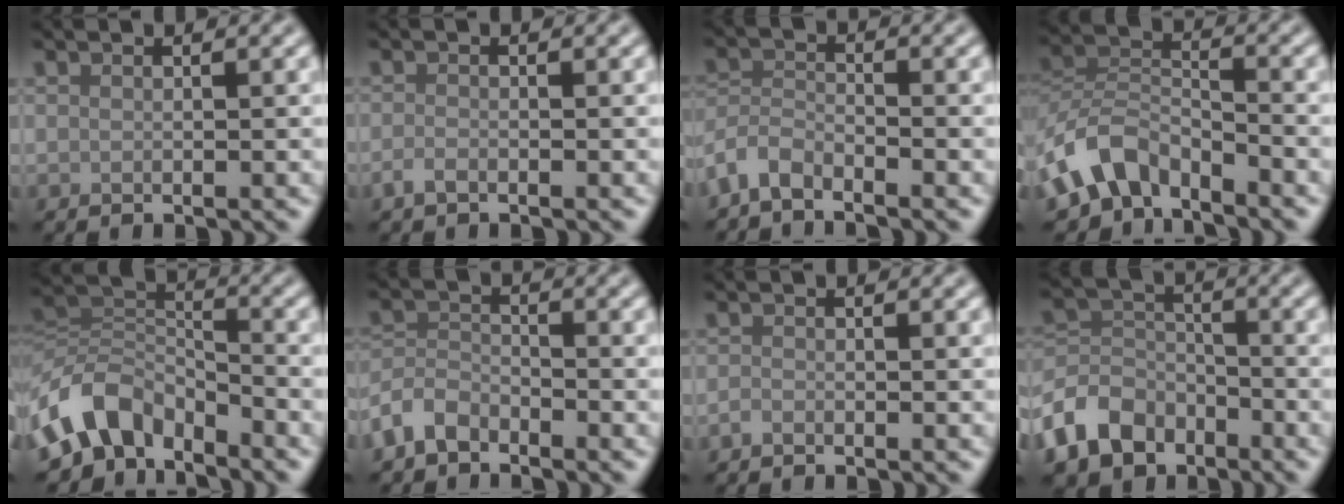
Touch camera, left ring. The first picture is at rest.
{"total": 1.0, "force": [-0.7, 0.4, 0.7], "torque": [-0.016, -0.001, -0.016]}
{"total": 2.8, "force": [-2.5, 0.8, 0.9], "torque": [-0.020, 0.001, -0.061]}
{"total": 5.7, "force": [-4.3, 3.0, 2.1], "torque": [-0.035, -0.002, -0.095]}
{"total": 6.2, "force": [-4.5, 3.4, 2.4], "torque": [-0.031, -0.001, -0.097]}
{"total": 3.1, "force": [-2.5, 1.5, 0.9], "torque": [-0.020, 0.004, -0.064]}
{"total": 0.7, "force": [-0.6, 0.3, 0.3], "torque": [-0.005, -0.002, -0.012]}
{"total": 6.2, "force": [-3.8, 4.3, 2.3], "torque": [-0.048, -0.001, -0.092]}